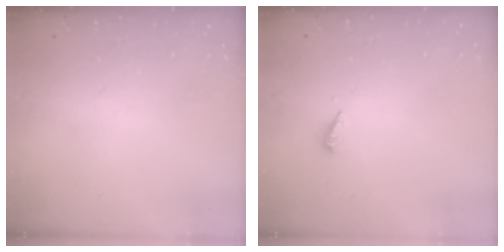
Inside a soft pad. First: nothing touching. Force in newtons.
{"total": 2.8, "press": 2.8, "slide": 0.2}